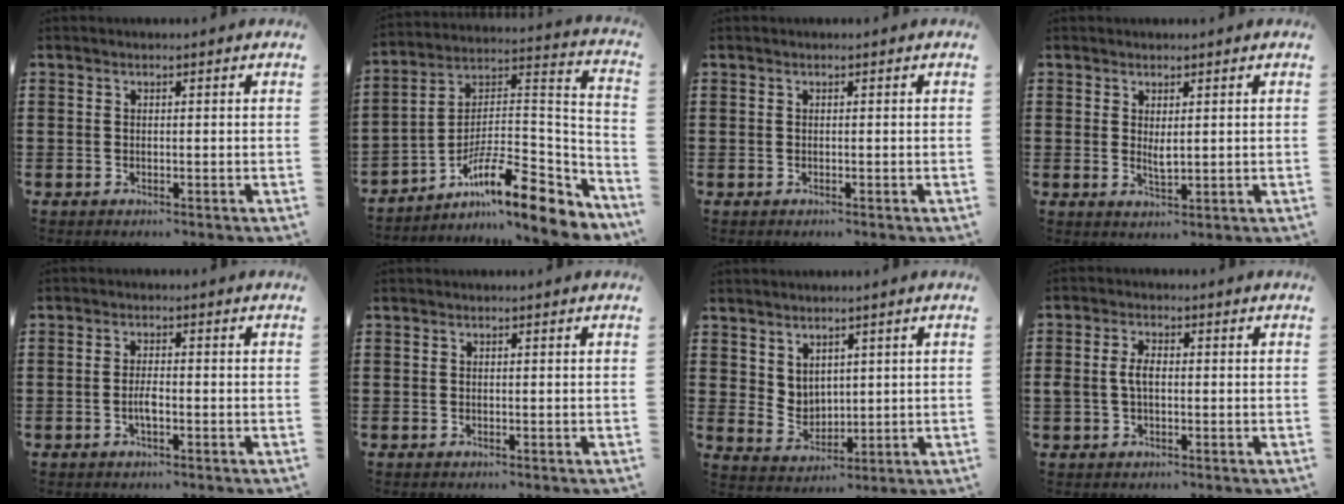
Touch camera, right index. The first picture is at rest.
{"total": 12.7, "force": [-8.6, 2.9, 8.9], "torque": [-0.157, 0.004, -0.163]}
{"total": 0.0}
{"total": 2.1, "force": [0.8, 0.6, 1.8], "torque": [-0.036, -0.001, 0.014]}
{"total": 2.6, "force": [-0.9, 0.8, 2.3], "torque": [-0.051, 0.001, -0.018]}
{"total": 0.0}
{"total": 3.9, "force": [3.0, 2.4, 0.6], "torque": [-0.026, -0.002, 0.057]}
{"total": 3.5, "force": [0.0, 1.9, 2.9], "torque": [-0.072, 0.001, -0.006]}